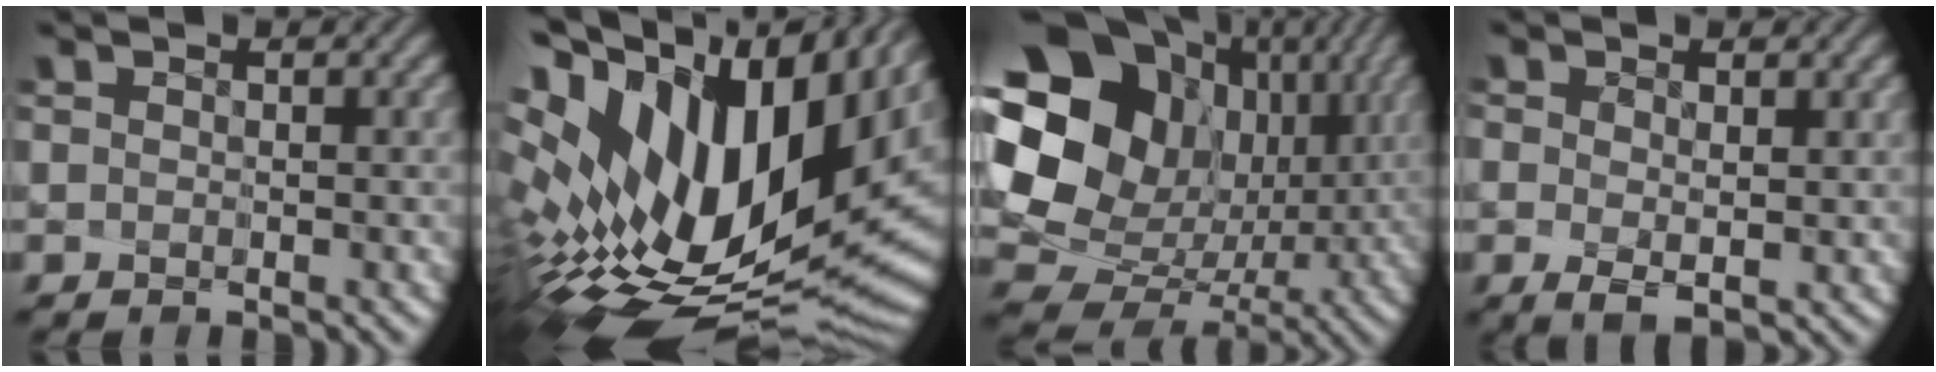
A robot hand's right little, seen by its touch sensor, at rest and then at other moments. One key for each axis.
{"total": 18.0, "fx": 3.5, "fy": 8.8, "fz": 15.3, "tx": -0.278, "ty": -0.030, "tz": 0.100}
{"total": 20.0, "fx": 5.1, "fy": 17.0, "fz": 9.4, "tx": -0.218, "ty": 0.014, "tz": 0.095}
{"total": 1.7, "fx": -0.4, "fy": 0.5, "fz": 1.5, "tx": -0.024, "ty": -0.021, "tz": 0.007}